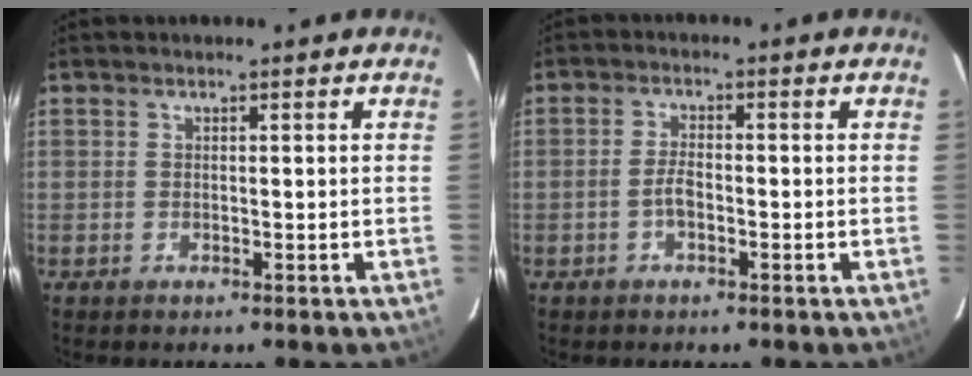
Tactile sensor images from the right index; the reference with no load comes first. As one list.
[{"total": 2.9, "force": [-1.1, 1.1, 2.4], "torque": [-0.052, 0.004, -0.020]}]